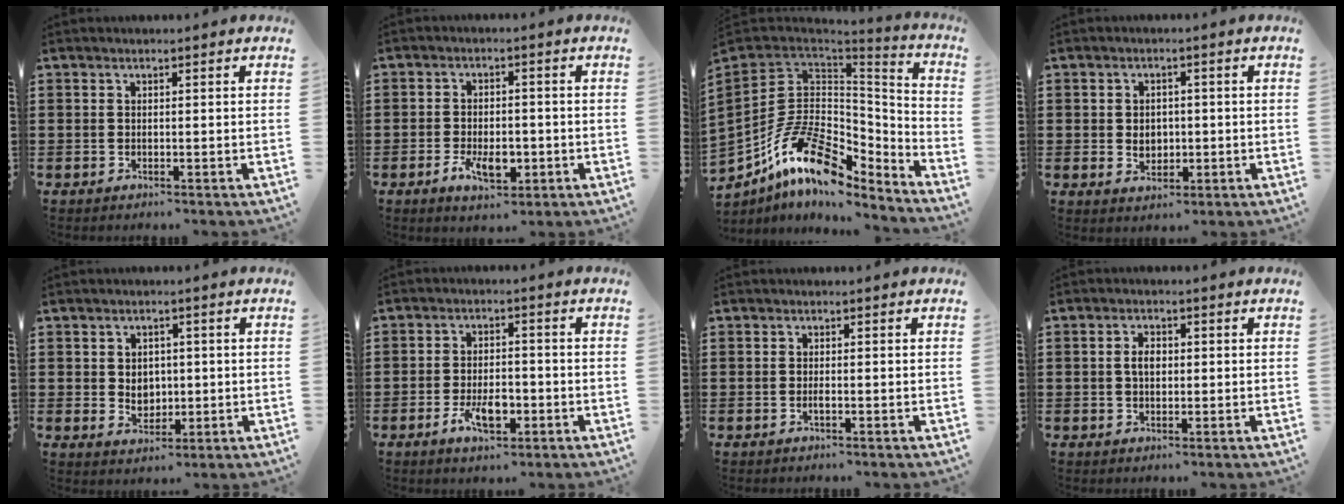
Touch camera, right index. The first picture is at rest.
{"total": 5.5, "force": [-1.9, 2.8, 4.4], "torque": [-0.076, 0.000, -0.033]}
{"total": 15.3, "force": [-7.5, 8.0, 10.6], "torque": [-0.226, 0.021, -0.133]}
{"total": 3.1, "force": [-0.2, 2.5, 1.8], "torque": [-0.033, 0.004, -0.009]}
{"total": 3.5, "force": [0.1, 2.8, 2.0], "torque": [-0.031, 0.002, -0.003]}
{"total": 5.6, "force": [-2.3, 2.4, 4.5], "torque": [-0.083, -0.003, -0.044]}
{"total": 0.8, "force": [-0.3, 0.0, 0.7], "torque": [-0.013, -0.007, -0.003]}
{"total": 2.5, "force": [0.2, 1.2, 2.2], "torque": [-0.042, 0.005, 0.003]}